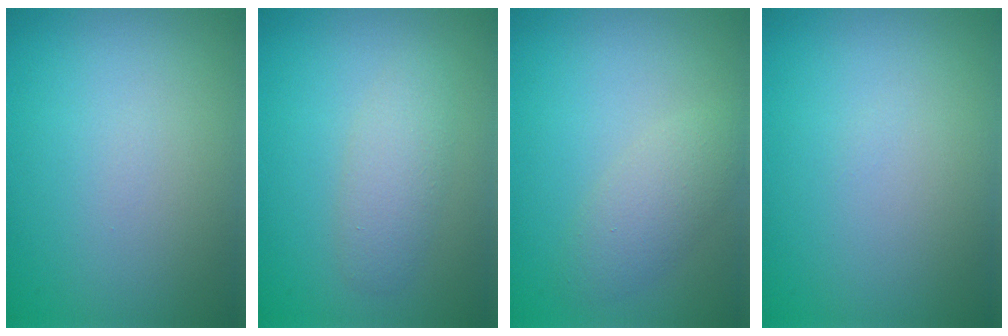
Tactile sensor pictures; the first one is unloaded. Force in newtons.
{"total": 2.3, "press": 2.3, "slide": 0.1}
{"total": 2.7, "press": 2.7, "slide": 0.1}
{"total": 0.0}